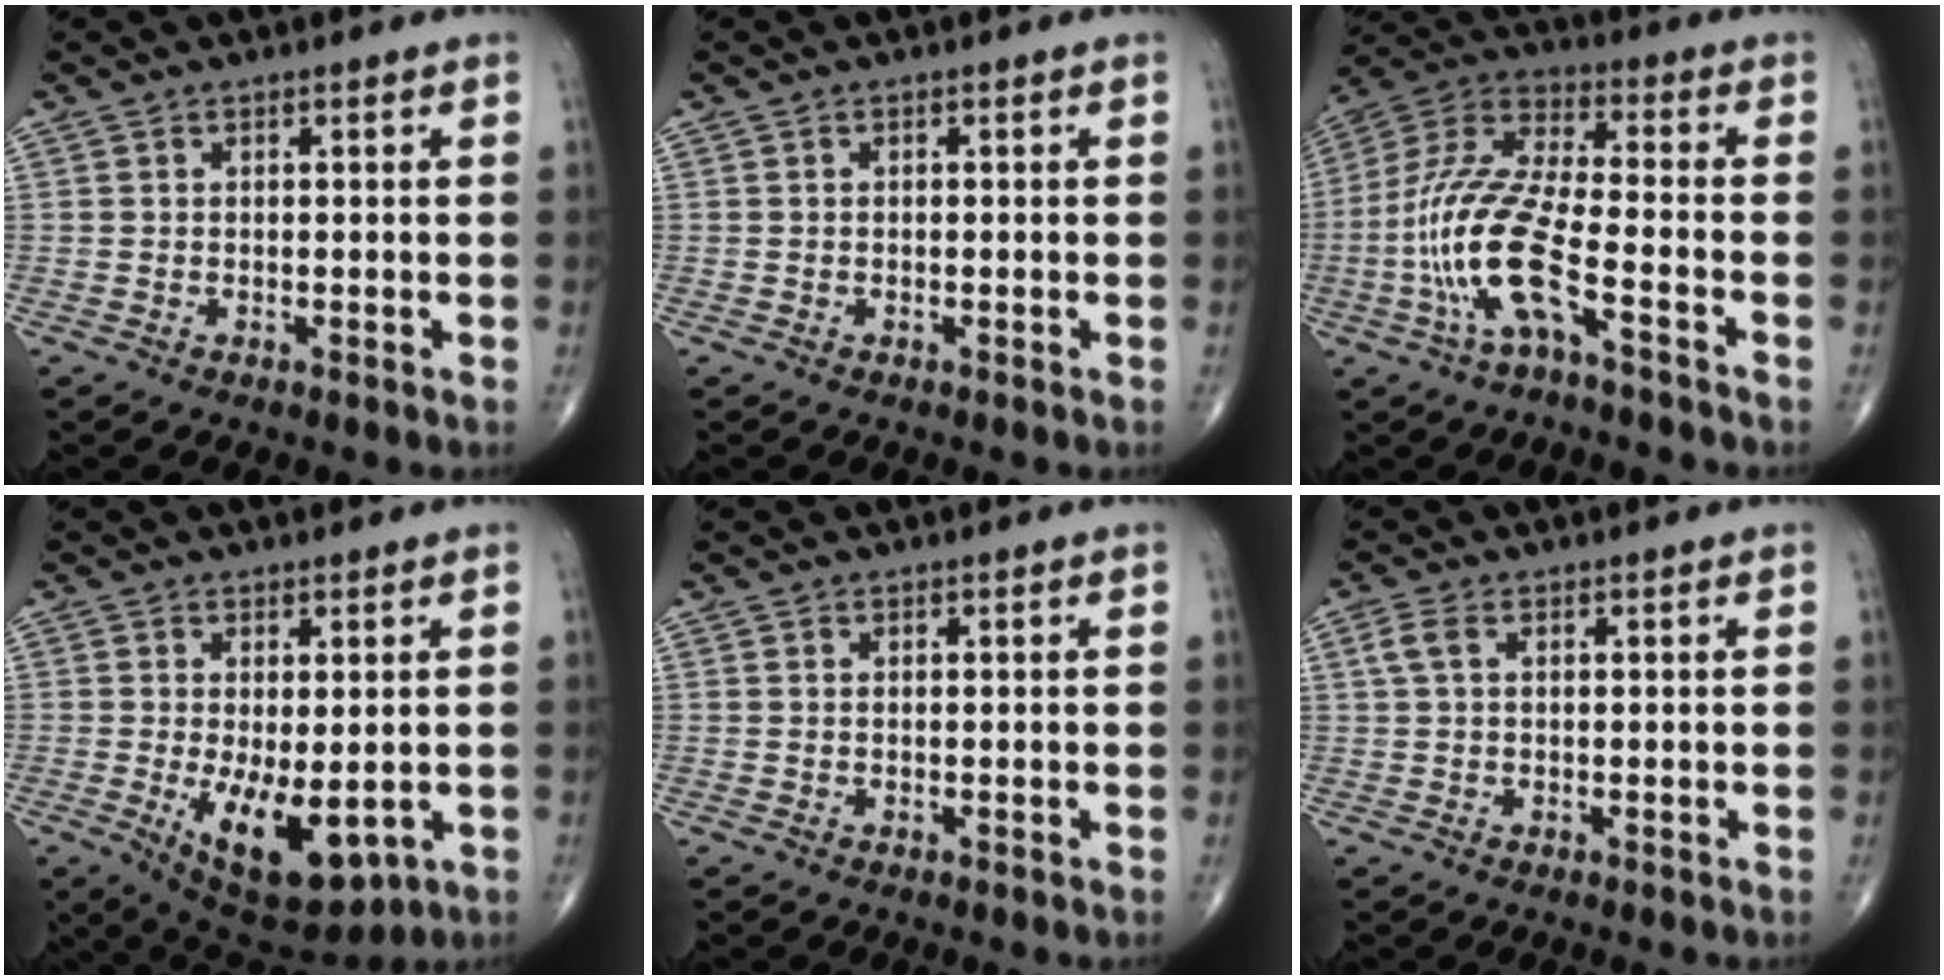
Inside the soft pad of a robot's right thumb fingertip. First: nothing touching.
{"total": 0.0}
{"total": 15.2, "force": [-5.7, 4.0, 13.5], "torque": [-0.304, 0.040, -0.112]}
{"total": 11.5, "force": [-2.3, 5.3, 9.9], "torque": [-0.141, -0.023, -0.015]}
{"total": 0.0}
{"total": 2.5, "force": [0.7, 1.3, 2.0], "torque": [-0.057, 0.014, 0.017]}